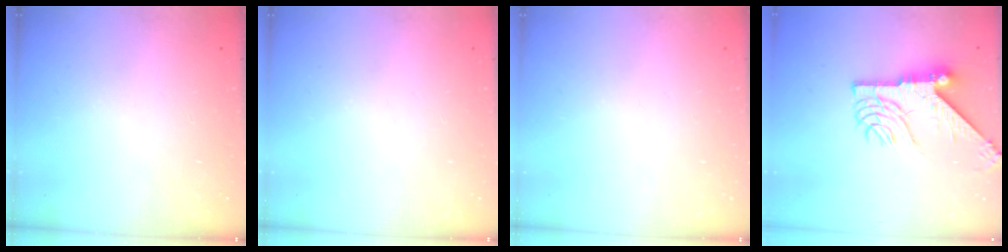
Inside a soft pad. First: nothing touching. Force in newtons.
{"total": 0.0}
{"total": 0.0}
{"total": 11.1, "press": 11.1, "slide": 1.3}